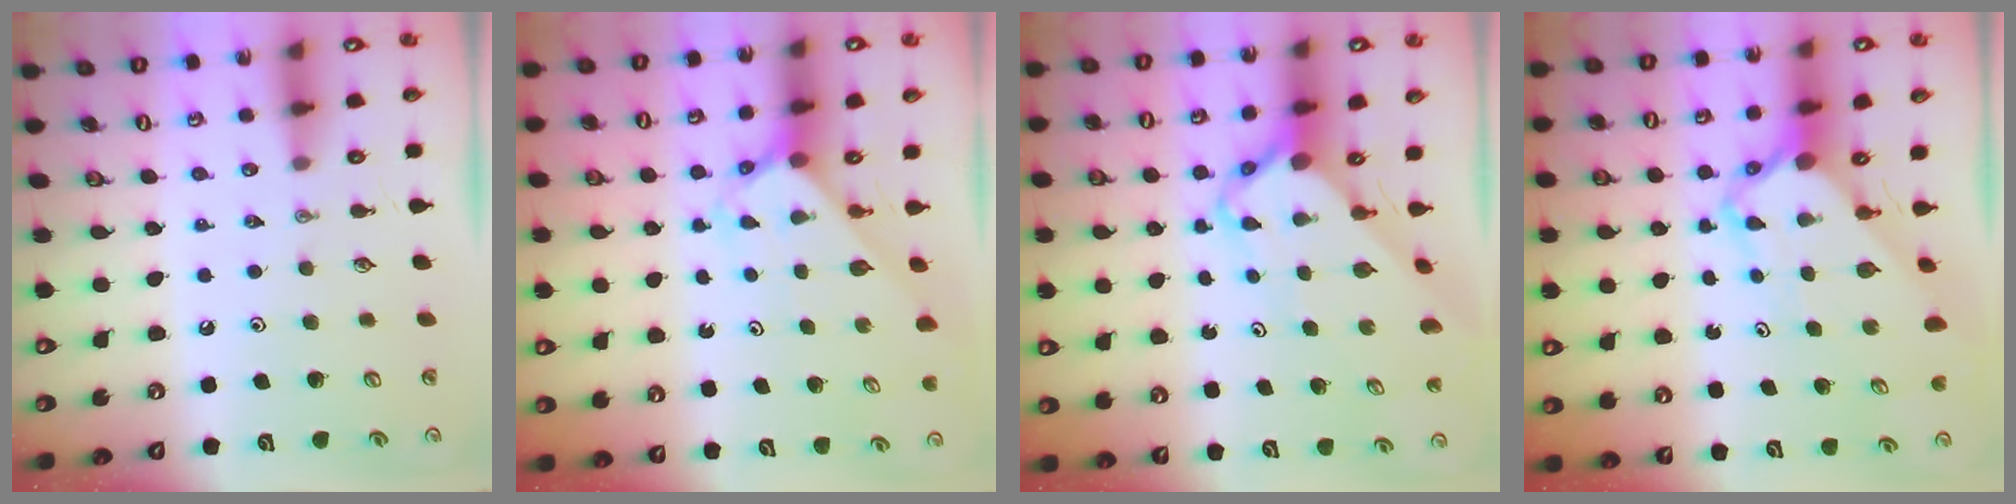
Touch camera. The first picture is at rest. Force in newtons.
{"total": 2.7, "press": 2.7, "slide": 0.2}
{"total": 5.9, "press": 5.9, "slide": 0.4}
{"total": 5.3, "press": 5.3, "slide": 0.4}